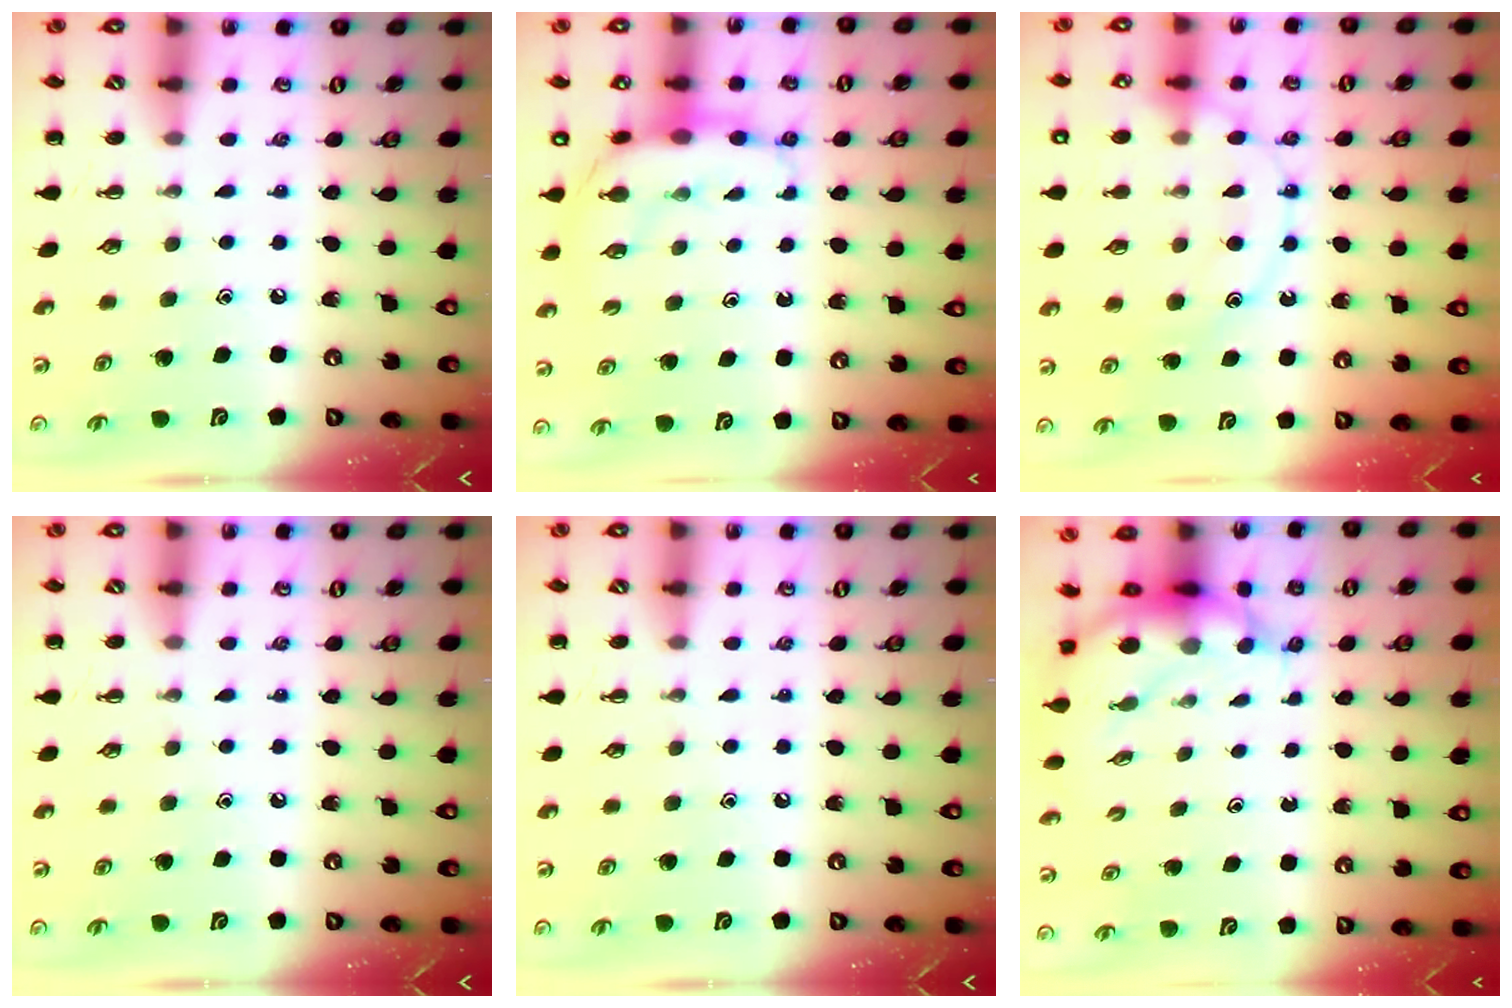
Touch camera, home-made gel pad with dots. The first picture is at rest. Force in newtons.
{"total": 8.7, "press": 8.5, "slide": 1.6}
{"total": 14.3, "press": 14.3, "slide": 1.0}
{"total": 0.0}
{"total": 0.0}
{"total": 5.6, "press": 5.5, "slide": 1.3}